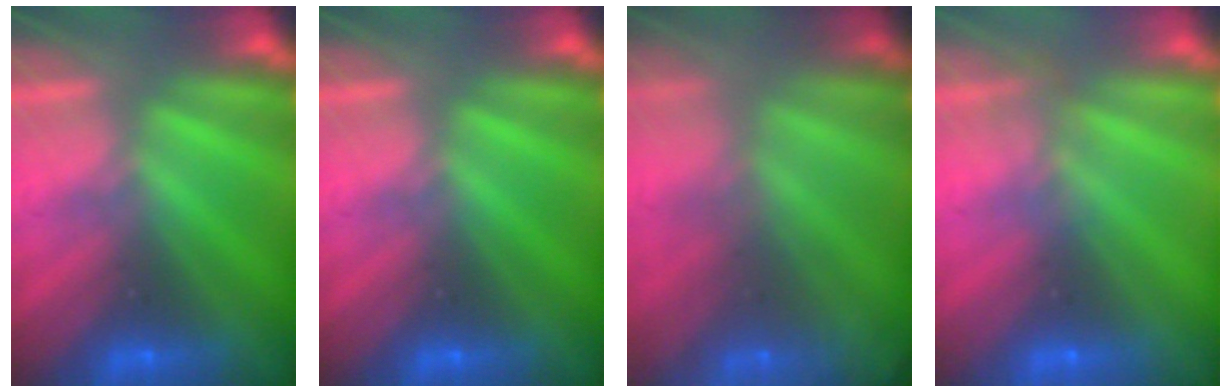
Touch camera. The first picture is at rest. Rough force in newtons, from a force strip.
{"total": 0.0}
{"total": 6.9}
{"total": 2.2}